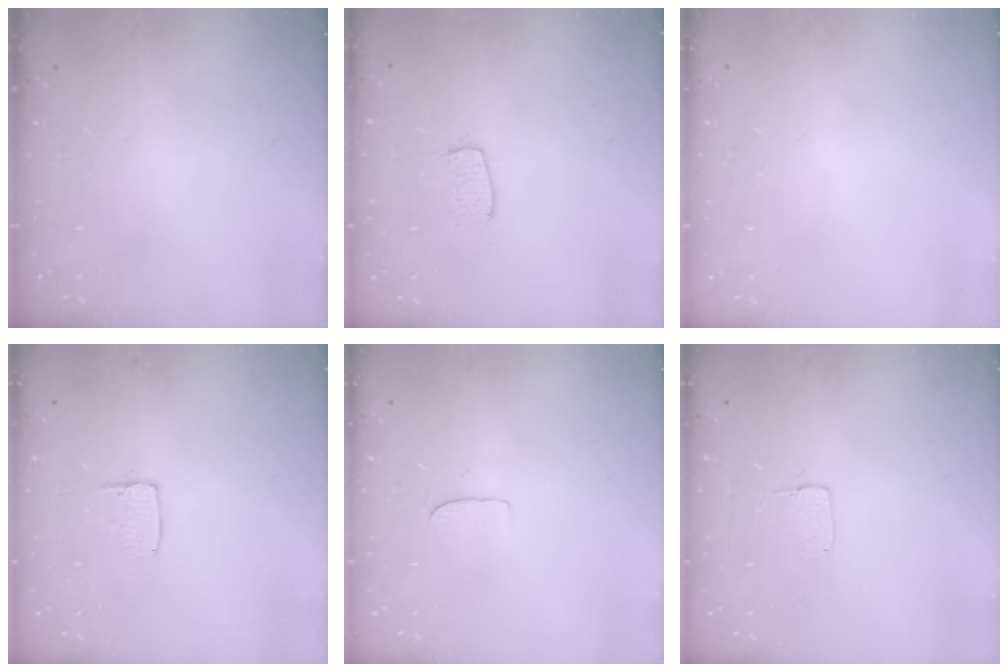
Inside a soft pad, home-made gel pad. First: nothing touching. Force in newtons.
{"total": 5.9, "press": 5.9, "slide": 0.3}
{"total": 0.0}
{"total": 3.6, "press": 3.6, "slide": 0.3}
{"total": 4.1, "press": 4.1, "slide": 0.3}
{"total": 2.9, "press": 2.9, "slide": 0.2}